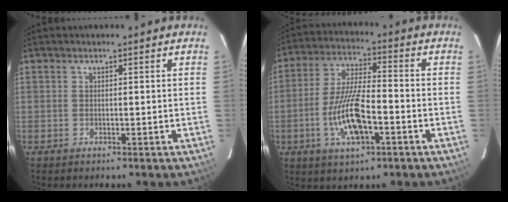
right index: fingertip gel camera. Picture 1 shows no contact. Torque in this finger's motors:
{"motor_torque": [1.18, -0.78, 0.27, 0.16]}